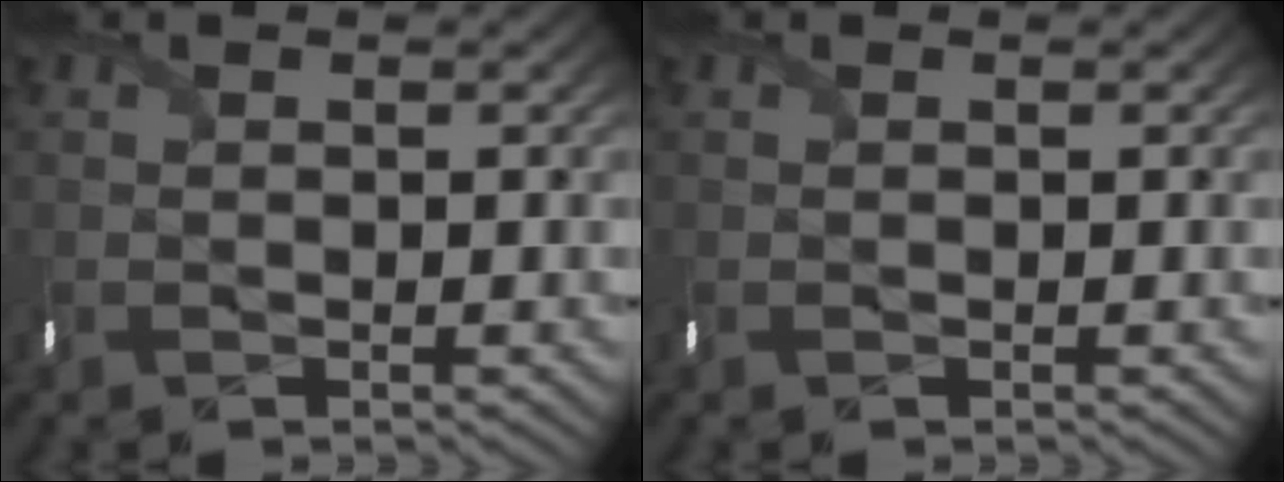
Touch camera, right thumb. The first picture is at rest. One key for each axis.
{"total": 0.0}